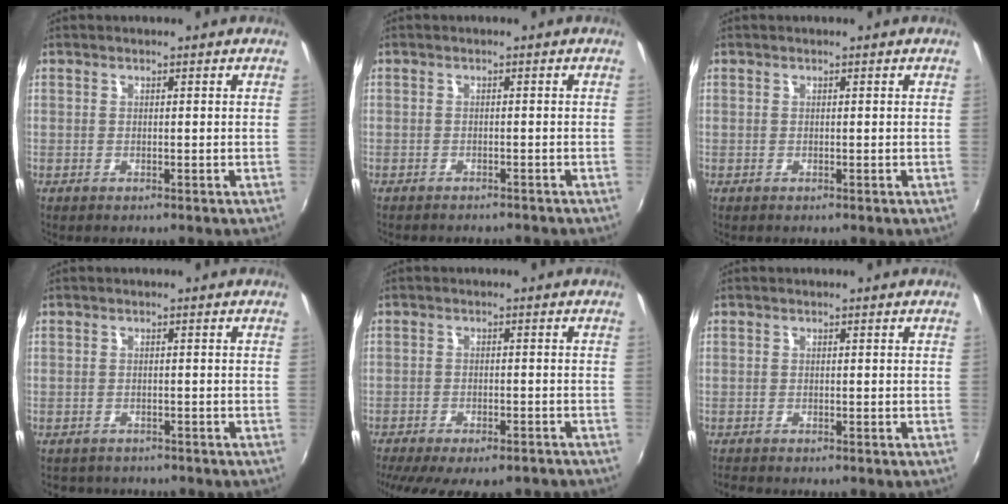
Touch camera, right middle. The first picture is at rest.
{"total": 4.2, "force": [-3.8, 1.0, 1.4], "torque": [-0.036, -0.009, -0.054]}
{"total": 0.0}
{"total": 3.1, "force": [-2.7, 1.5, 0.5], "torque": [-0.018, -0.011, -0.038]}
{"total": 13.8, "force": [-10.8, 4.4, 7.3], "torque": [-0.152, -0.043, -0.152]}
{"total": 1.2, "force": [-1.1, 0.1, 0.4], "torque": [-0.010, -0.007, -0.021]}